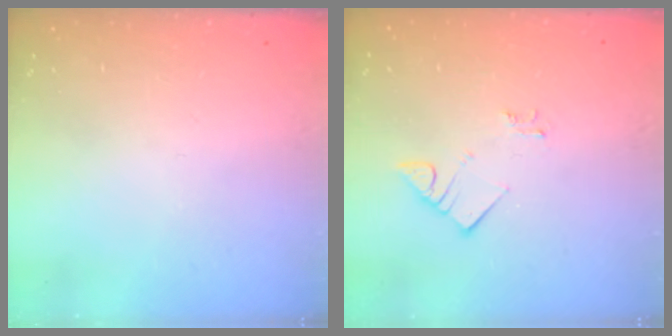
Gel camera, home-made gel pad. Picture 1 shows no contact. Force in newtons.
{"total": 3.3, "press": 3.3, "slide": 0.1}